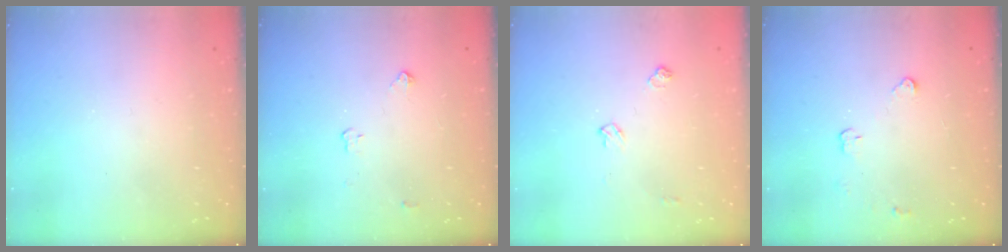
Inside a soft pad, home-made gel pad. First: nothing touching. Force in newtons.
{"total": 2.8, "press": 2.8, "slide": 0.4}
{"total": 5.2, "press": 5.1, "slide": 0.8}
{"total": 2.9, "press": 2.9, "slide": 0.4}